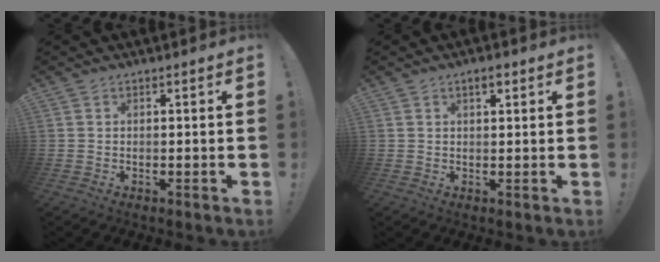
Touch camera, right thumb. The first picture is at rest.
{"total": 2.5, "force": [1.5, 0.9, 1.8], "torque": [-0.022, -0.004, 0.023]}